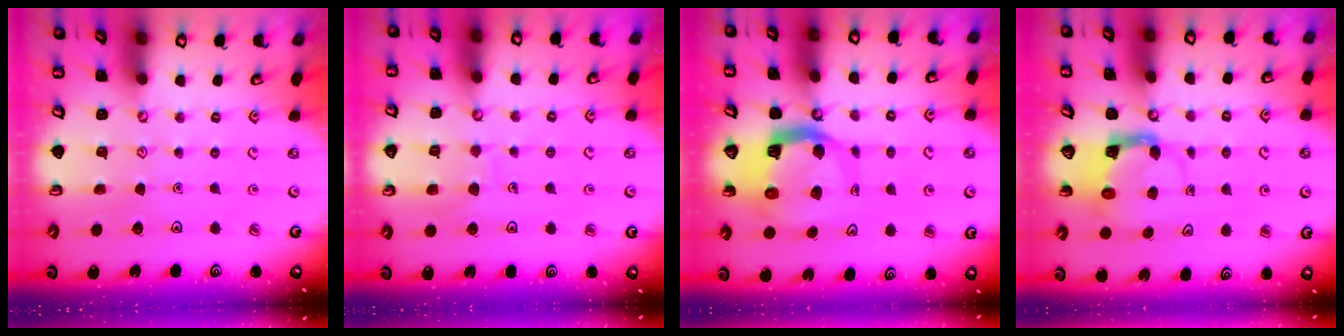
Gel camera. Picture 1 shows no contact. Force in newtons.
{"total": 6.2, "press": 6.1, "slide": 0.7}
{"total": 10.4, "press": 10.4, "slide": 1.3}
{"total": 3.7, "press": 3.7, "slide": 0.6}